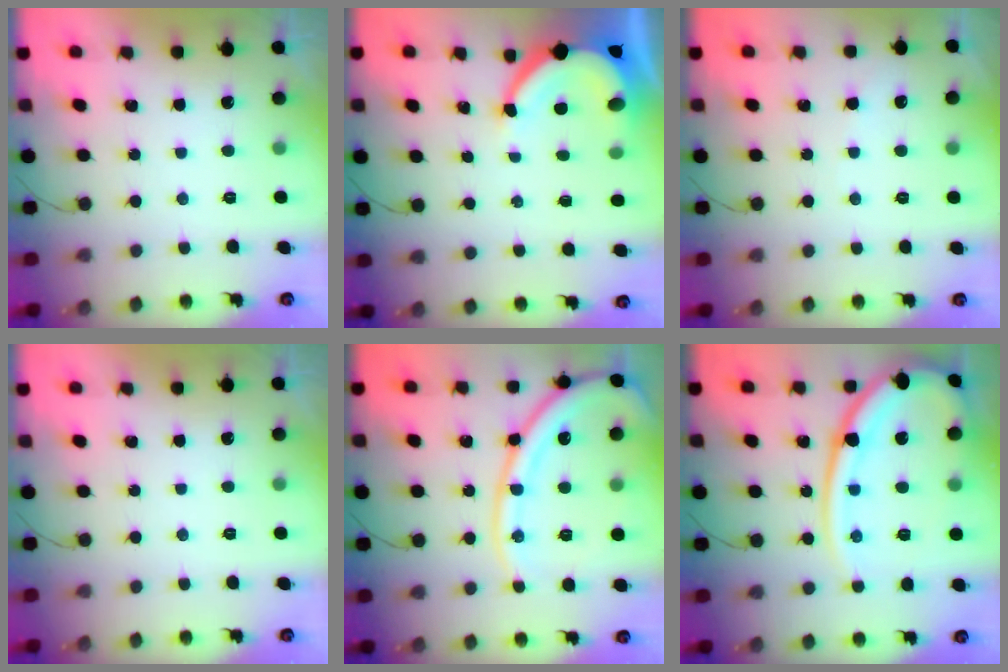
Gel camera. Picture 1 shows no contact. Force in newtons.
{"total": 8.7, "press": 8.6, "slide": 1.2}
{"total": 2.4, "press": 2.4, "slide": 0.3}
{"total": 0.0}
{"total": 17.2, "press": 17.0, "slide": 2.4}
{"total": 18.2, "press": 18.1, "slide": 1.9}